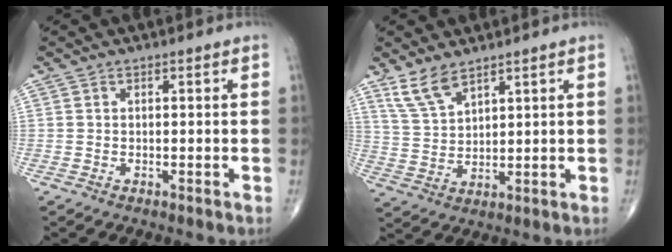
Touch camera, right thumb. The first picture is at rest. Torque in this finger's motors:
{"motor_torque": [0.00, 0.04, 0.12, 0.11, 0.00]}